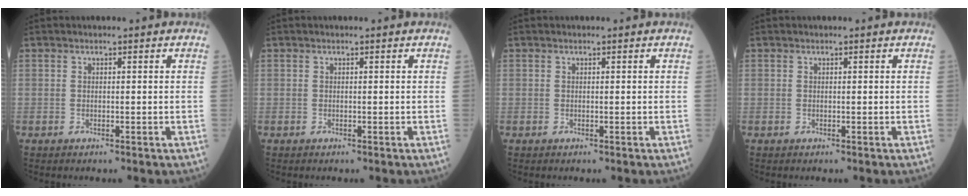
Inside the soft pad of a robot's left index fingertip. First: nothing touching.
{"total": 0.0}
{"total": 0.0}
{"total": 0.0}